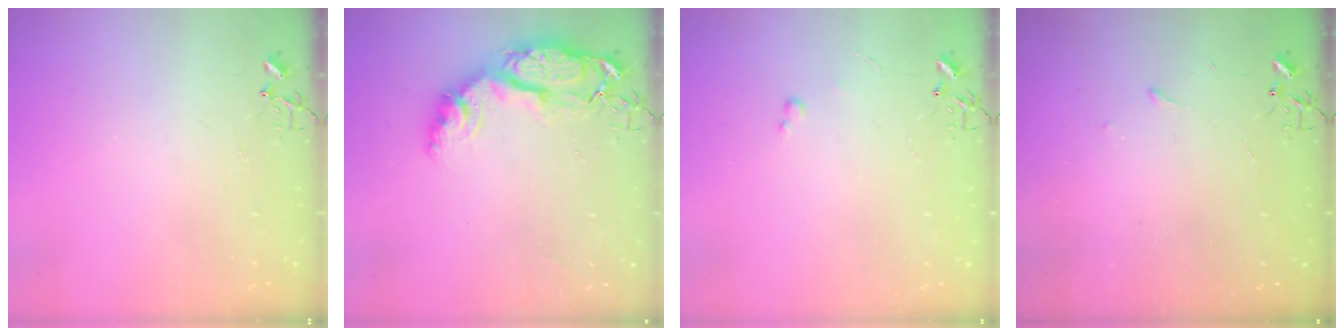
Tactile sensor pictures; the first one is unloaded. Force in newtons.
{"total": 15.4, "press": 15.3, "slide": 1.2}
{"total": 2.4, "press": 2.3, "slide": 0.4}
{"total": 3.3, "press": 3.3, "slide": 0.5}